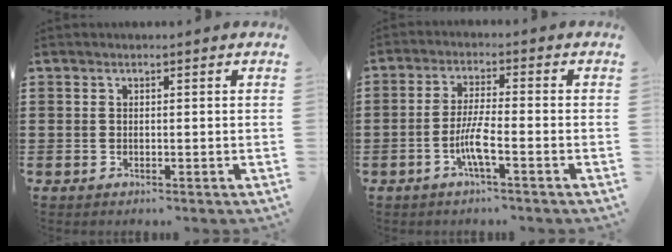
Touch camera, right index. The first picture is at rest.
{"total": 5.4, "force": [-2.3, 0.5, 4.8], "torque": [-0.110, -0.015, -0.048]}